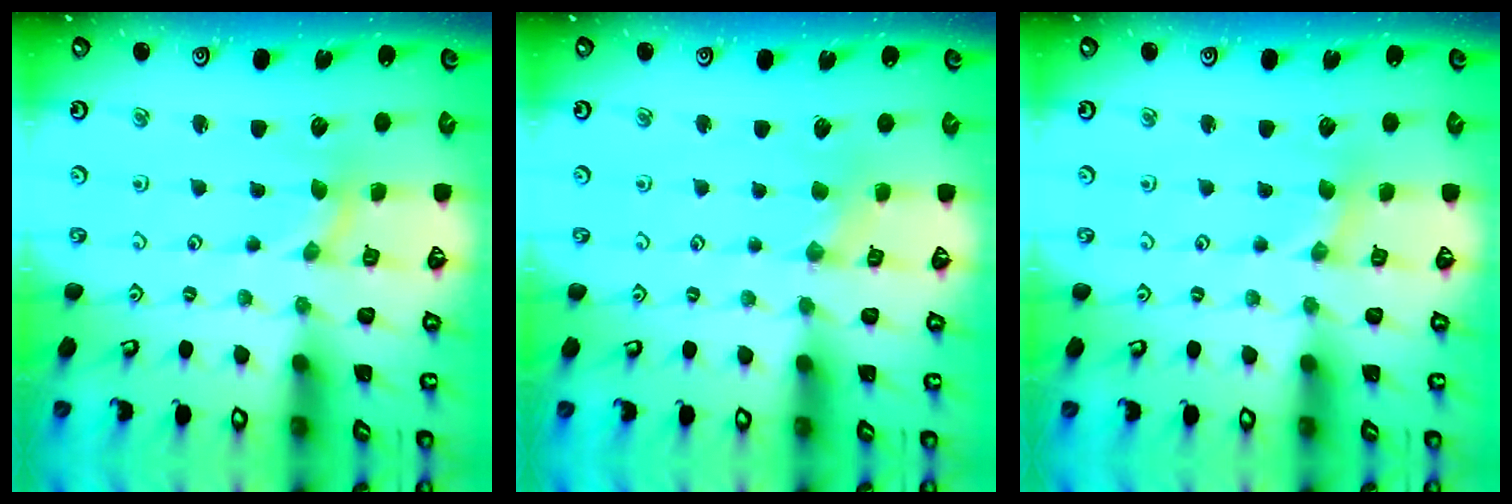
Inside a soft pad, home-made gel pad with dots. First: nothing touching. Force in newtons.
{"total": 1.2, "press": 1.2, "slide": 0.1}
{"total": 0.8, "press": 0.8, "slide": 0.2}